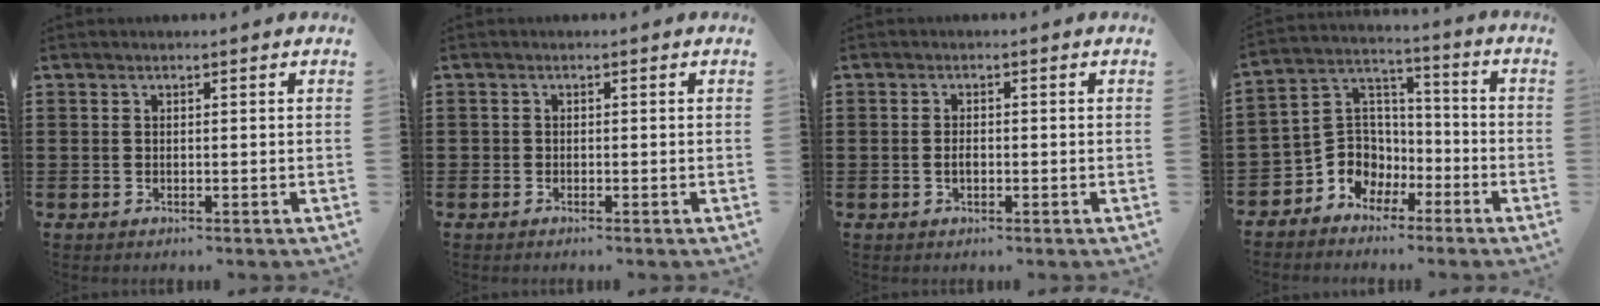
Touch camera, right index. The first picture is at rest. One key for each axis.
{"total": 0.6, "fx": -0.5, "fy": 0.4, "fz": 0.0, "tx": 0.000, "ty": 0.003, "tz": -0.011}
{"total": 1.3, "fx": -0.3, "fy": 0.6, "fz": 1.1, "tx": -0.022, "ty": 0.000, "tz": -0.006}
{"total": 7.0, "fx": -3.0, "fy": 6.3, "fz": 0.3, "tx": -0.039, "ty": 0.005, "tz": -0.061}